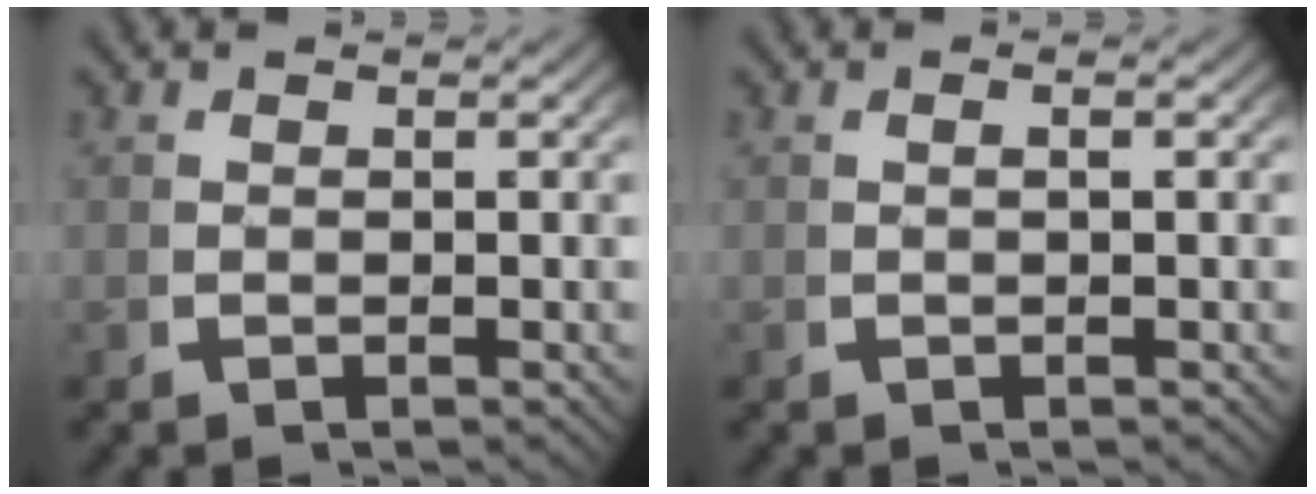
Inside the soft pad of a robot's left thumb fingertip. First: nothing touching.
{"total": 0.7, "force": [-0.1, -0.1, 0.7], "torque": [-0.010, 0.006, -0.003]}